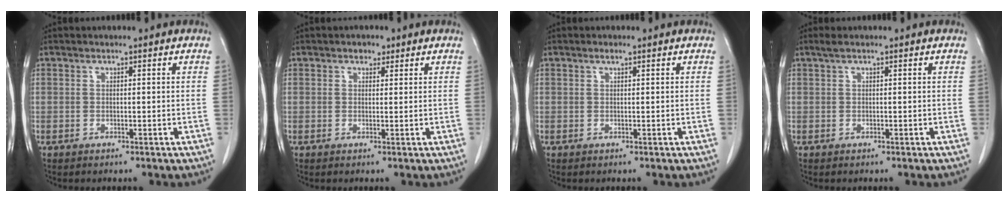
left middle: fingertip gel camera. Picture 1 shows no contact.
{"total": 1.4, "force": [1.0, 0.9, 0.5], "torque": [-0.009, 0.000, 0.013]}
{"total": 0.6, "force": [0.4, 0.0, 0.4], "torque": [-0.011, -0.001, 0.008]}
{"total": 1.0, "force": [0.6, 0.1, 0.8], "torque": [-0.020, 0.017, 0.012]}